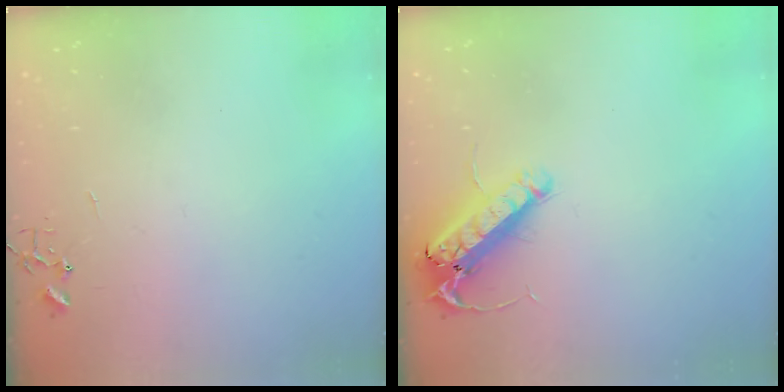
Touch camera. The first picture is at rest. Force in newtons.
{"total": 15.2, "press": 15.0, "slide": 2.7}